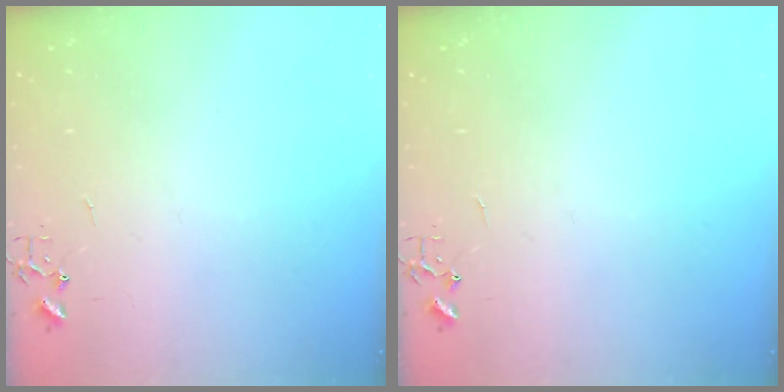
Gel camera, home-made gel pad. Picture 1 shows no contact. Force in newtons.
{"total": 0.0}